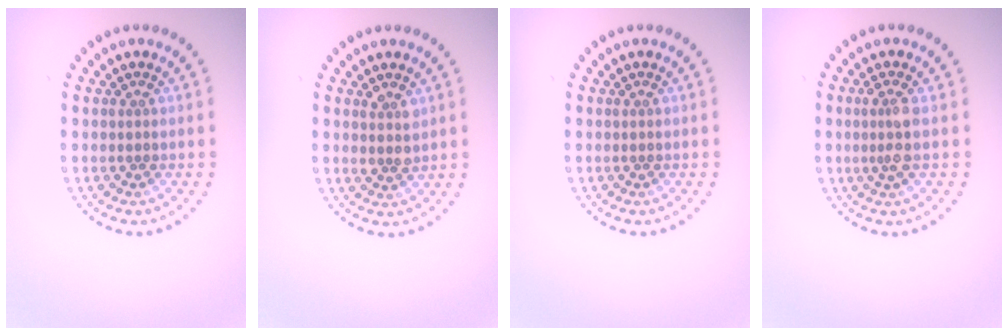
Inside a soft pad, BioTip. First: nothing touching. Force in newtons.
{"total": 1.5, "press": 1.4, "slide": 0.6}
{"total": 0.0}
{"total": 1.8, "press": 1.5, "slide": 0.9}